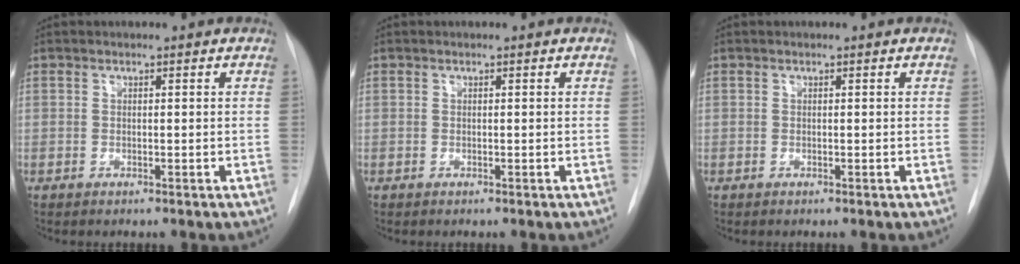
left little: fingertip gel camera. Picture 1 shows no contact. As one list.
[{"total": 0.0}, {"total": 0.0}]